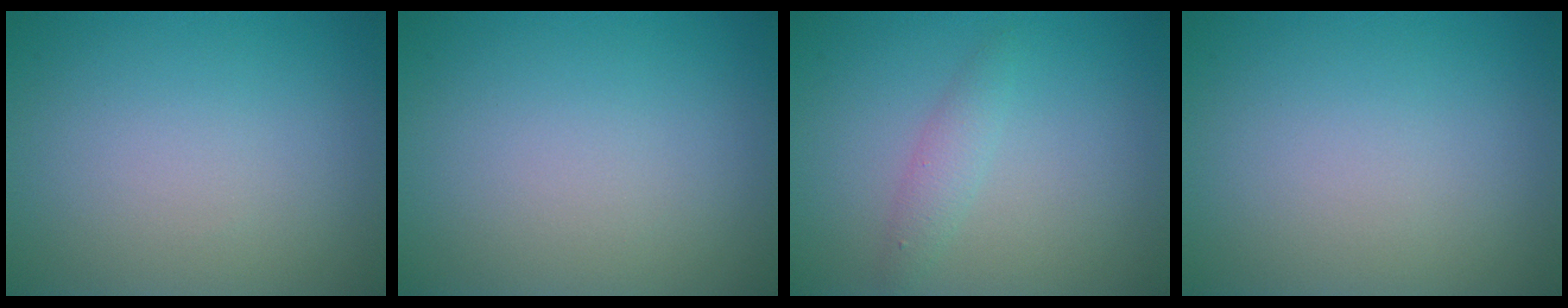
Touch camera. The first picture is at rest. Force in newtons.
{"total": 0.0}
{"total": 1.6, "press": 1.6, "slide": 0.1}
{"total": 0.0}